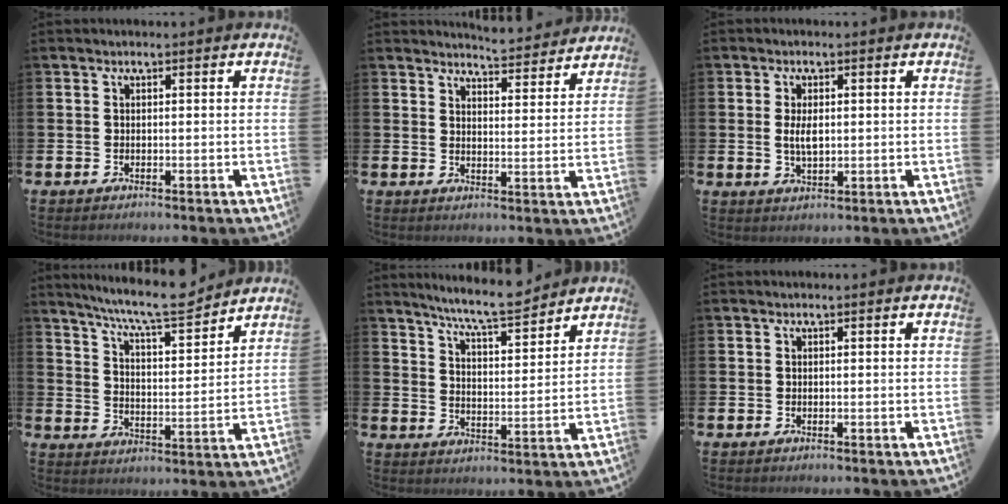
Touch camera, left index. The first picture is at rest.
{"total": 5.3, "force": [5.3, 0.2, 0.3], "torque": [-0.009, -0.038, 0.095]}
{"total": 3.3, "force": [0.4, 1.7, 2.9], "torque": [-0.042, -0.001, 0.002]}
{"total": 8.9, "force": [8.1, 0.7, 3.5], "torque": [-0.083, -0.053, 0.141]}
{"total": 7.5, "force": [7.2, 0.1, 2.4], "torque": [-0.065, -0.043, 0.126]}
{"total": 0.0}